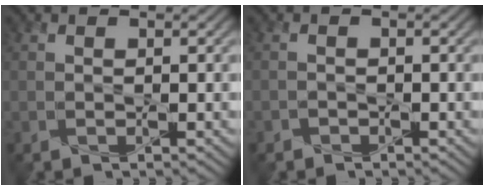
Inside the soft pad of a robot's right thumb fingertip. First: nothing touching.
{"total": 0.8, "force": [-0.7, 0.4, 0.0], "torque": [0.001, -0.002, -0.015]}